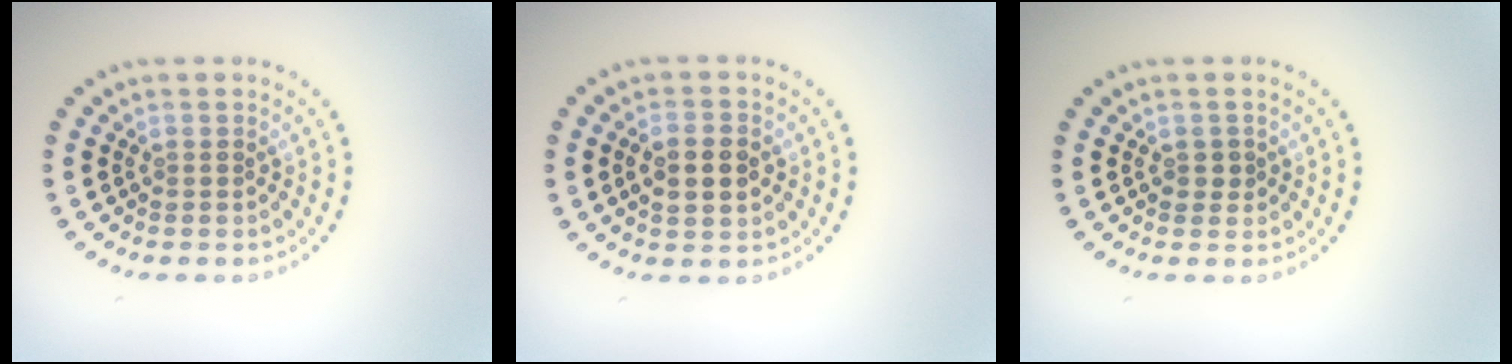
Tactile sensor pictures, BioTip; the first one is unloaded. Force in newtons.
{"total": 2.9, "press": 2.9, "slide": 0.1}
{"total": 1.0, "press": 1.0, "slide": 0.2}